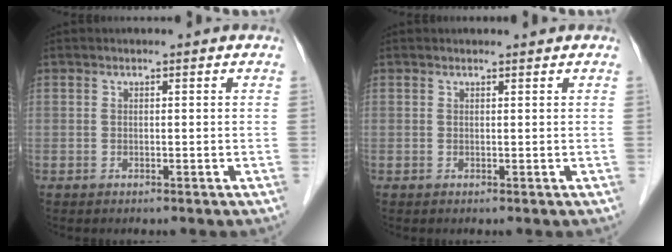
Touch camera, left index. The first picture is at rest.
{"total": 0.8, "force": [0.8, 0.0, 0.1], "torque": [-0.006, 0.005, 0.013]}